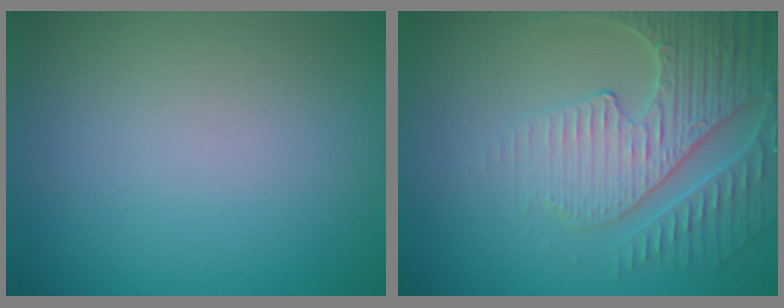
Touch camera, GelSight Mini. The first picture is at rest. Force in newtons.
{"total": 4.7, "press": 4.4, "slide": 1.5}